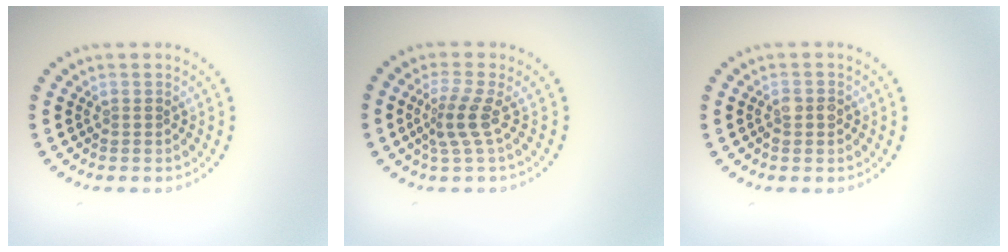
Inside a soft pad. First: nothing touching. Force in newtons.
{"total": 2.6, "press": 1.9, "slide": 1.8}
{"total": 1.6, "press": 1.6, "slide": 0.3}